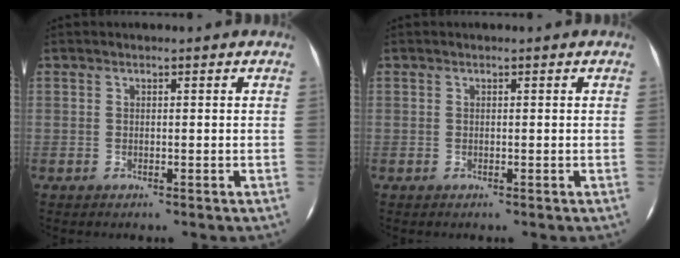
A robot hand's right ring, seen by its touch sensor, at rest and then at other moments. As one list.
[{"total": 0.0}]